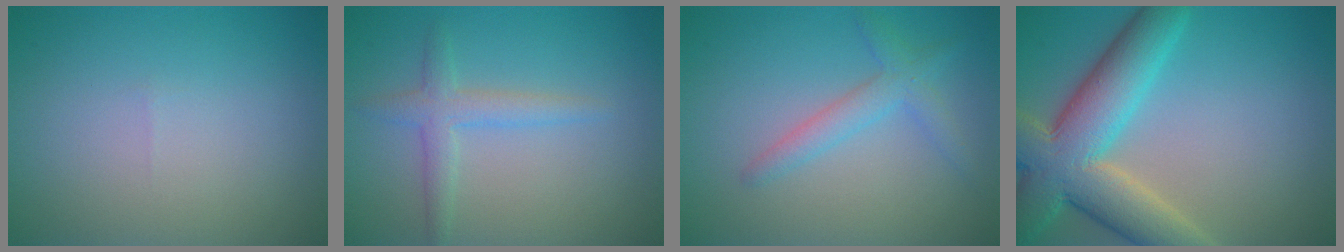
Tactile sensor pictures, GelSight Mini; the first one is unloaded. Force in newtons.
{"total": 2.3, "press": 2.3, "slide": 0.1}
{"total": 2.4, "press": 2.4, "slide": 0.2}
{"total": 9.8, "press": 9.8, "slide": 1.0}